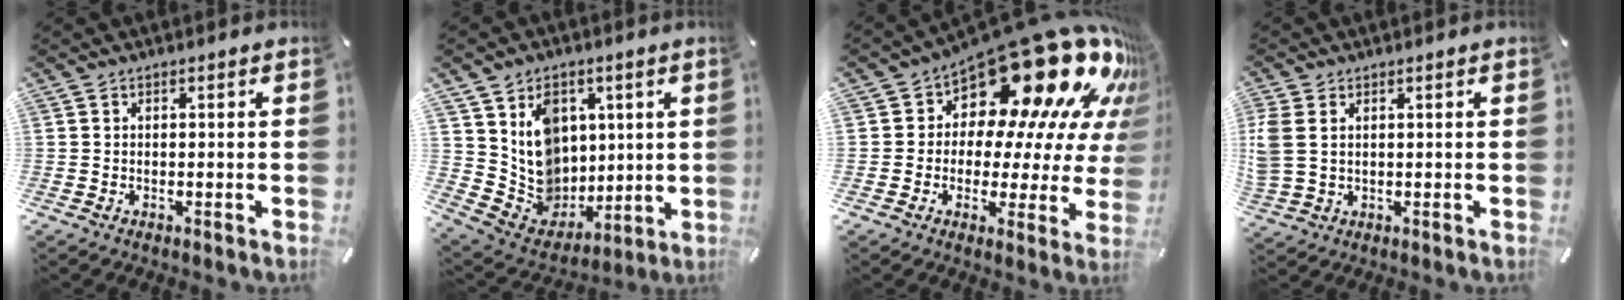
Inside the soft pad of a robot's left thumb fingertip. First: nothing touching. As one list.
[{"total": 13.7, "force": [3.0, 12.4, 5.1], "torque": [-0.098, -0.022, 0.075]}, {"total": 25.3, "force": [15.6, 11.8, 16.1], "torque": [-0.201, -0.137, 0.271]}, {"total": 5.0, "force": [1.3, 3.6, 3.2], "torque": [-0.085, 0.000, 0.024]}]